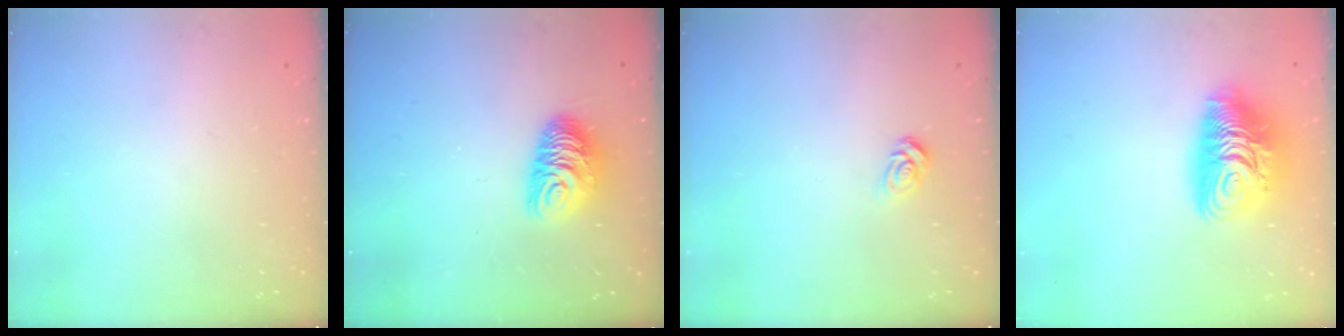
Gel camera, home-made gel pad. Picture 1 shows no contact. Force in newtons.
{"total": 10.7, "press": 10.6, "slide": 0.8}
{"total": 5.1, "press": 5.0, "slide": 0.4}
{"total": 14.1, "press": 14.0, "slide": 1.2}